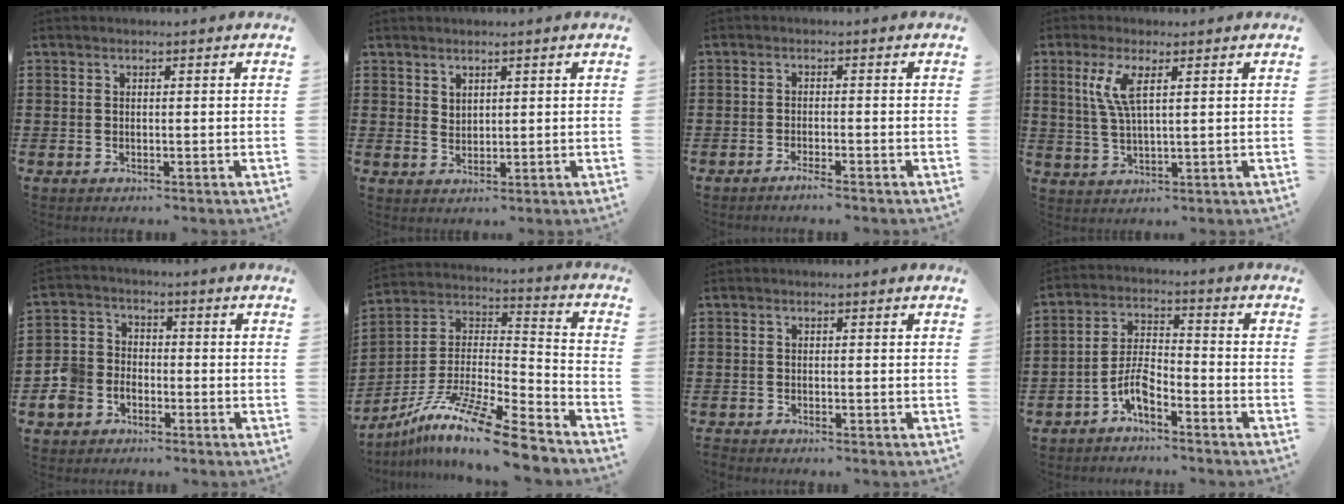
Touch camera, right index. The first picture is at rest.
{"total": 3.1, "force": [2.3, 2.0, 0.4], "torque": [-0.015, 0.006, 0.044]}
{"total": 1.8, "force": [-1.6, -0.3, 0.7], "torque": [-0.012, -0.005, -0.029]}
{"total": 5.4, "force": [2.0, 1.4, 4.9], "torque": [-0.110, 0.001, 0.030]}
{"total": 5.6, "force": [-3.1, 4.4, 1.7], "torque": [-0.081, 0.002, -0.072]}
{"total": 13.8, "force": [-10.8, 0.8, 8.5], "torque": [-0.153, 0.014, -0.205]}
{"total": 1.0, "force": [-1.0, -0.1, -0.1], "torque": [-0.001, -0.001, -0.020]}
{"total": 5.4, "force": [-3.7, 1.9, 3.4], "torque": [-0.089, 0.002, -0.078]}